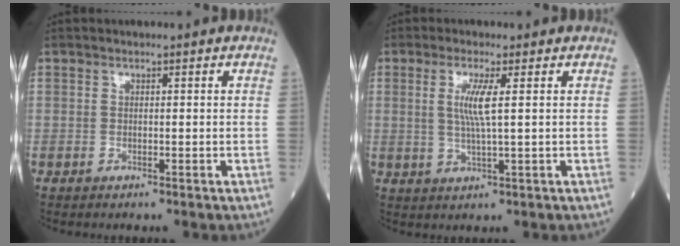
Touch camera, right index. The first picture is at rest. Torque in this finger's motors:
{"motor_torque": [1.02, 0.25, 0.47, 0.14]}